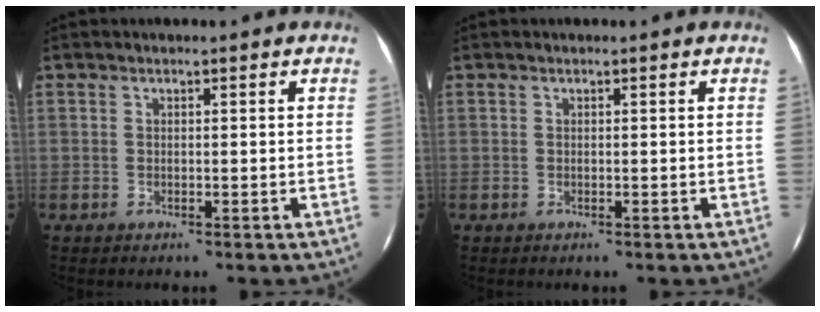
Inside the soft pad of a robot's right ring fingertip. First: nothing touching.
{"total": 0.0}